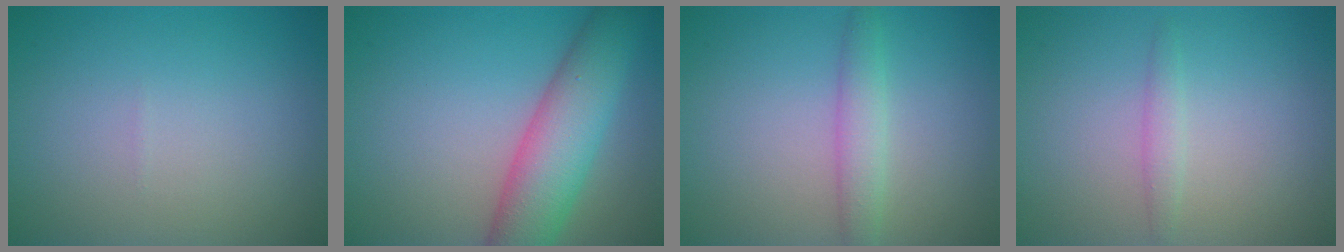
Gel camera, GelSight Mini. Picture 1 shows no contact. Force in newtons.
{"total": 7.2, "press": 7.2, "slide": 0.3}
{"total": 2.3, "press": 2.3, "slide": 0.2}
{"total": 1.2, "press": 1.2, "slide": 0.1}